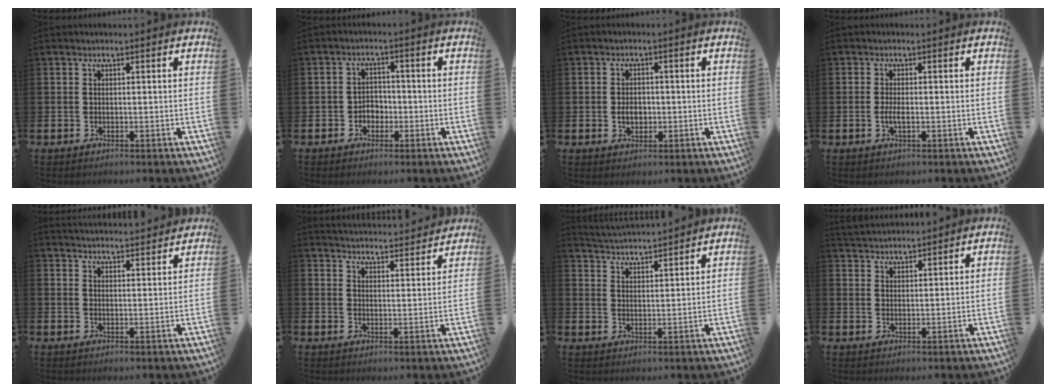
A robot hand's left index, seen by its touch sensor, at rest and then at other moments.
{"total": 2.6, "force": [-1.2, 2.1, 1.0], "torque": [-0.022, 0.007, -0.028]}
{"total": 2.7, "force": [-0.3, 2.0, 1.9], "torque": [-0.019, -0.002, -0.012]}
{"total": 1.8, "force": [-0.3, 0.6, 1.6], "torque": [-0.028, -0.001, -0.007]}
{"total": 3.5, "force": [3.5, 0.1, 0.0], "torque": [-0.007, -0.021, 0.063]}
{"total": 4.3, "force": [4.3, 0.2, 0.0], "torque": [-0.011, -0.034, 0.075]}
{"total": 4.0, "force": [4.0, 0.0, -0.1], "torque": [-0.019, -0.025, 0.073]}
{"total": 3.4, "force": [3.4, 0.5, 0.0], "torque": [-0.009, -0.014, 0.062]}